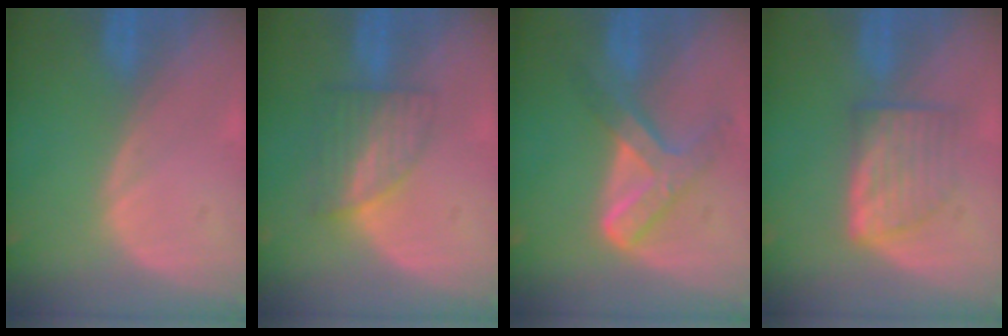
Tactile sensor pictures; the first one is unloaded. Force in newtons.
{"total": 6.2, "press": 5.6, "slide": 2.7}
{"total": 7.2, "press": 6.2, "slide": 3.7}
{"total": 5.7, "press": 5.6, "slide": 1.2}